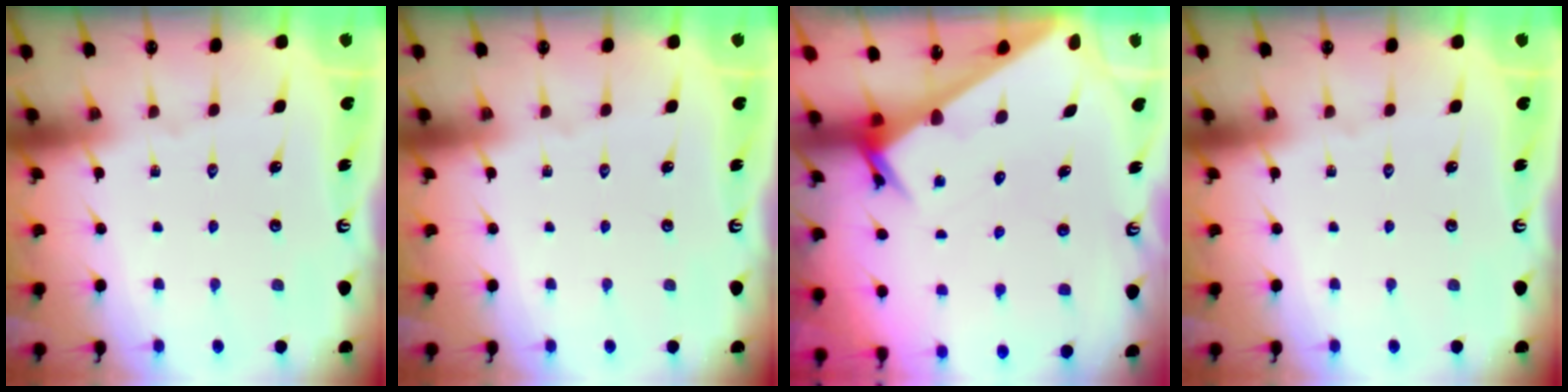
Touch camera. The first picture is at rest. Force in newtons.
{"total": 0.0}
{"total": 3.8, "press": 3.8, "slide": 0.1}
{"total": 0.0}